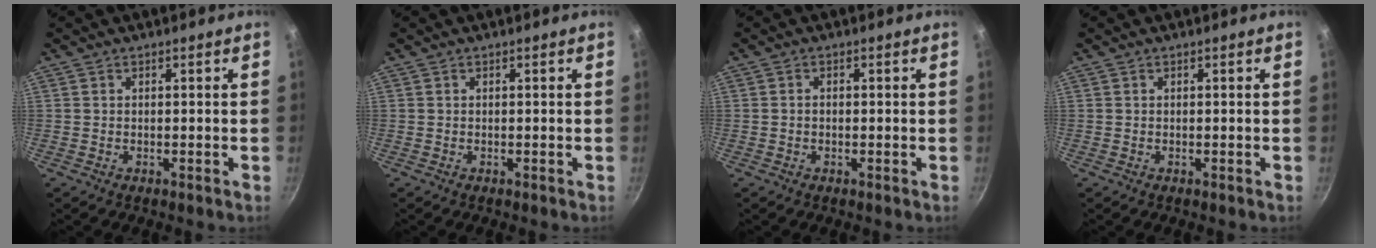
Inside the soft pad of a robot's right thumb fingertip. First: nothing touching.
{"total": 0.0}
{"total": 0.9, "force": [-0.2, 0.7, 0.5], "torque": [-0.010, 0.004, -0.003]}
{"total": 0.0}